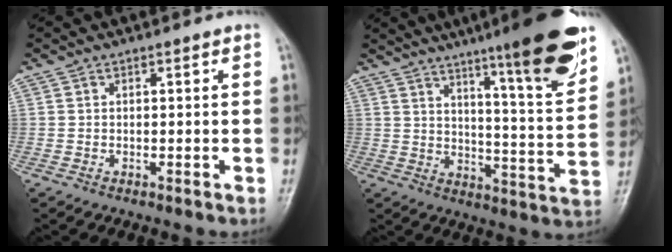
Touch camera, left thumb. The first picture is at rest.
{"total": 18.2, "force": [11.5, 1.8, 13.9], "torque": [-0.180, -0.063, 0.169]}